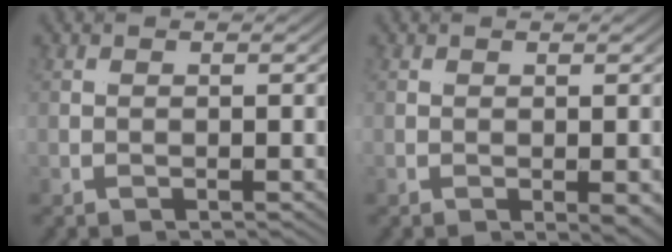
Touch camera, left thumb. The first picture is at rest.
{"total": 1.2, "force": [0.1, -0.4, 1.1], "torque": [-0.015, 0.007, -0.003]}